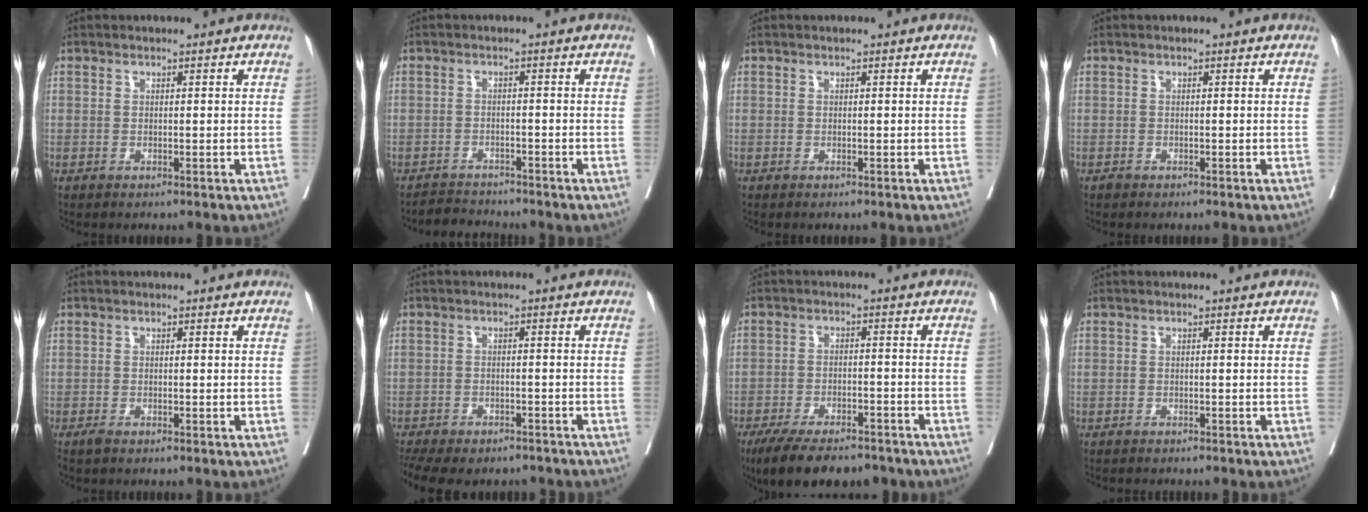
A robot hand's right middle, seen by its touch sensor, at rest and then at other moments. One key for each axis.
{"total": 3.3, "fx": -3.2, "fy": 0.4, "fz": -0.5, "tx": 0.001, "ty": -0.013, "tz": -0.055}
{"total": 0.0}
{"total": 0.0}
{"total": 0.8, "fx": -0.6, "fy": 0.1, "fz": 0.4, "tx": -0.016, "ty": -0.005, "tz": -0.012}
{"total": 12.7, "fx": -11.0, "fy": 4.5, "fz": 4.7, "tx": -0.113, "ty": -0.001, "tz": -0.146}
{"total": 13.0, "fx": -10.6, "fy": 4.1, "fz": 6.3, "tx": -0.109, "ty": -0.008, "tz": -0.159}
{"total": 3.3, "fx": -3.1, "fy": 0.4, "fz": 1.2, "tx": -0.022, "ty": -0.007, "tz": -0.040}